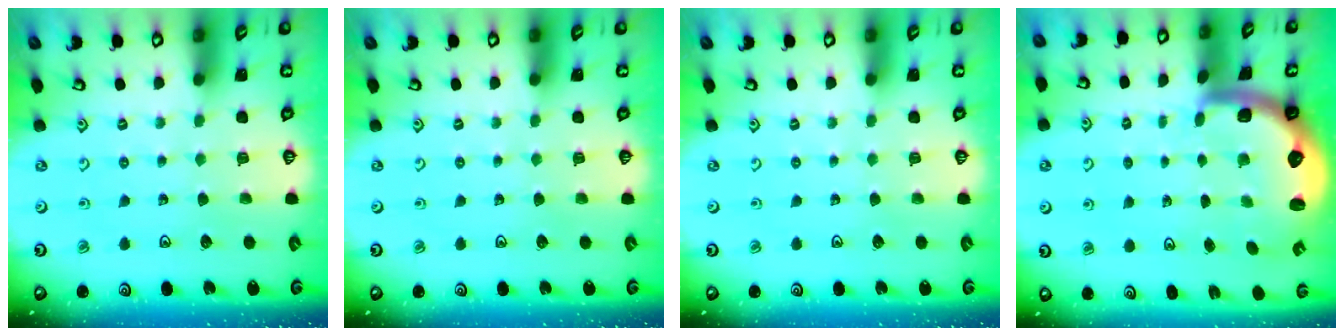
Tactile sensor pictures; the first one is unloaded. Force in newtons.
{"total": 0.0}
{"total": 0.0}
{"total": 2.9, "press": 2.6, "slide": 1.4}